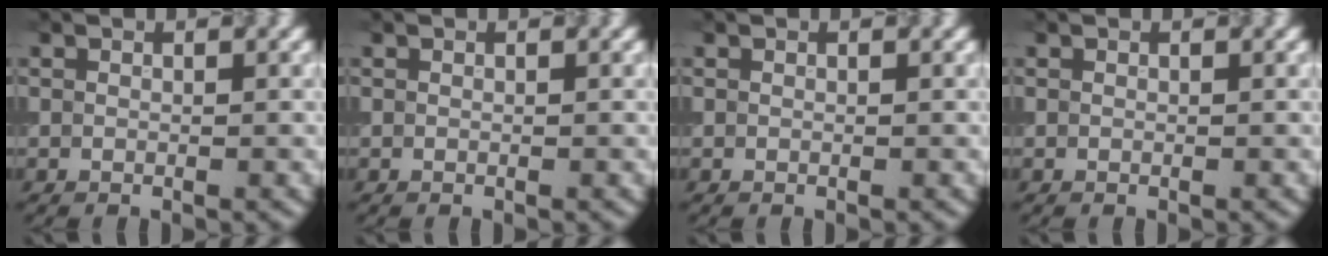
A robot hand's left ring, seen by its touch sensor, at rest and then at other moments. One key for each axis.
{"total": 0.0}
{"total": 0.0}
{"total": 0.0}